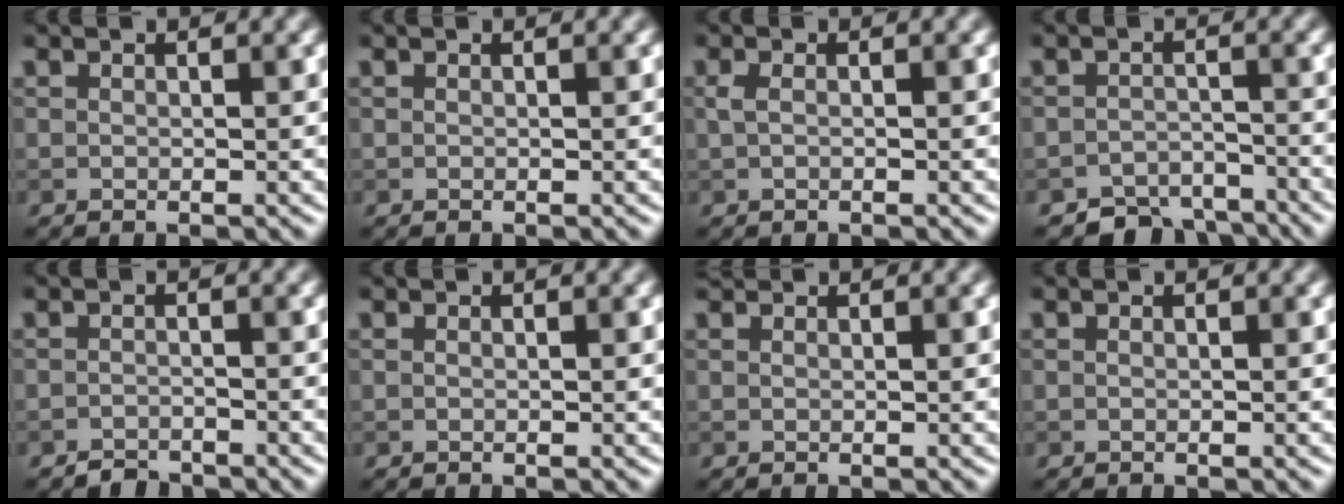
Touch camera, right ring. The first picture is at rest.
{"total": 0.0}
{"total": 0.9, "force": [0.0, 0.4, 0.9], "torque": [-0.023, 0.000, -0.002]}
{"total": 4.0, "force": [-3.6, 1.5, 0.7], "torque": [0.002, -0.002, -0.065]}
{"total": 1.4, "force": [-1.4, 0.3, 0.0], "torque": [0.003, 0.005, -0.026]}
{"total": 0.0}
{"total": 0.6, "force": [0.6, 0.1, 0.1], "torque": [-0.002, 0.001, 0.012]}
{"total": 0.0}